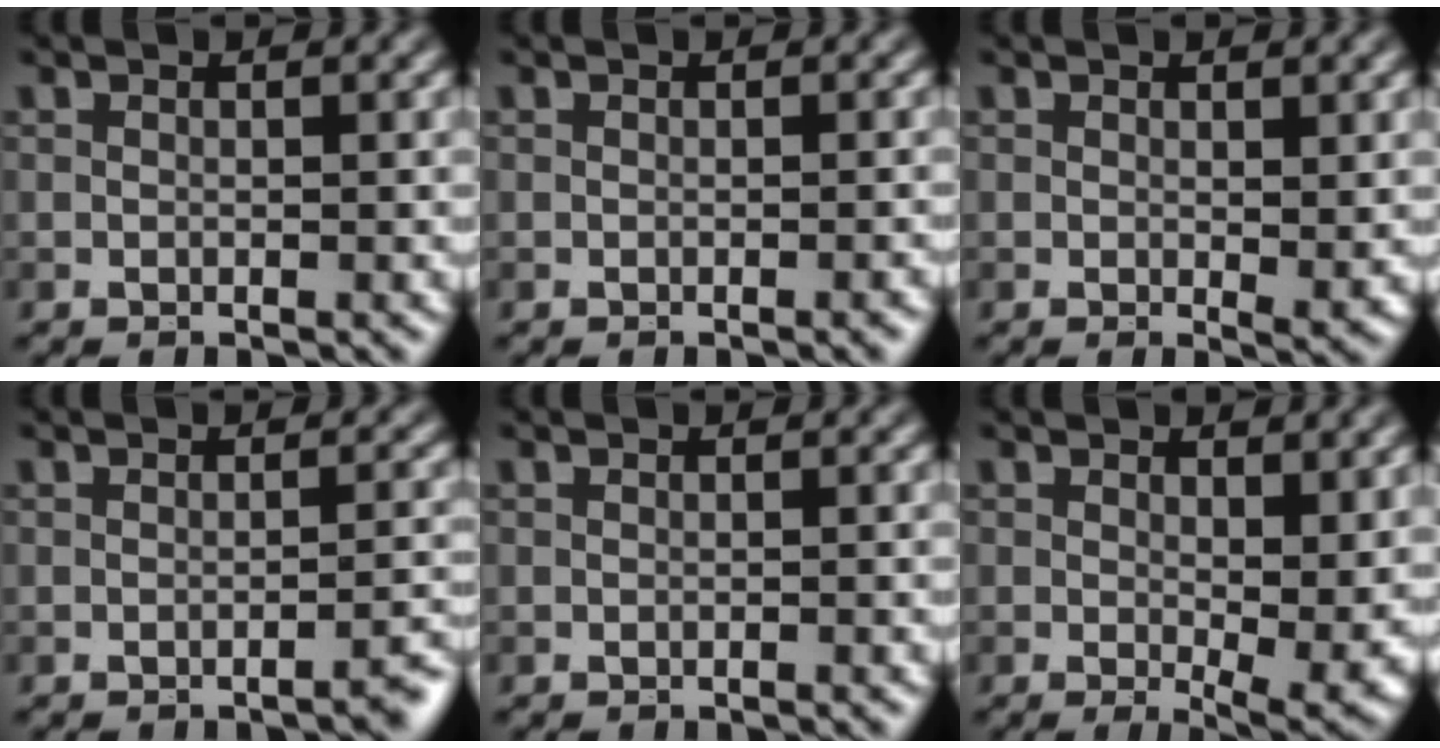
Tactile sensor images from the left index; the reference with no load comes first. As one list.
[{"total": 0.6, "force": [-0.4, 0.0, 0.5], "torque": [-0.005, 0.001, -0.006]}, {"total": 1.4, "force": [0.4, 0.5, 1.2], "torque": [-0.014, -0.006, 0.006]}, {"total": 1.8, "force": [-1.4, 0.3, 1.0], "torque": [-0.007, 0.009, -0.023]}, {"total": 0.0}, {"total": 4.9, "force": [0.6, 2.0, 4.4], "torque": [-0.064, -0.015, 0.014]}]